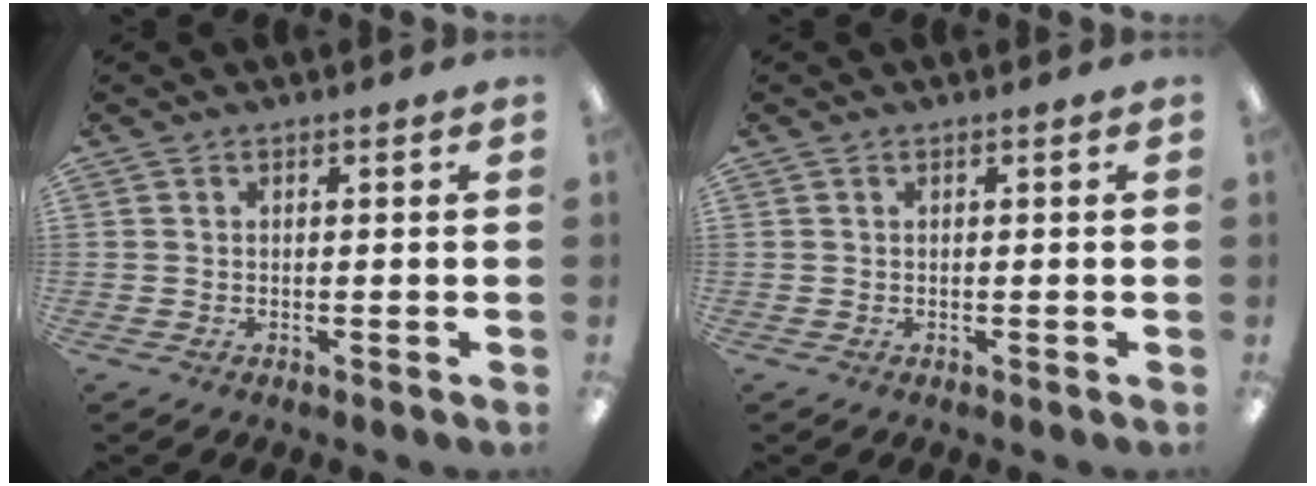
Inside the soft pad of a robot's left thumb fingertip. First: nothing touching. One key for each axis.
{"total": 0.0}